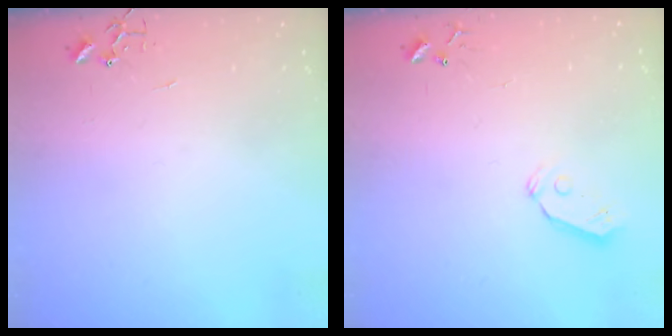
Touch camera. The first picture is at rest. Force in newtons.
{"total": 6.4, "press": 6.4, "slide": 0.6}